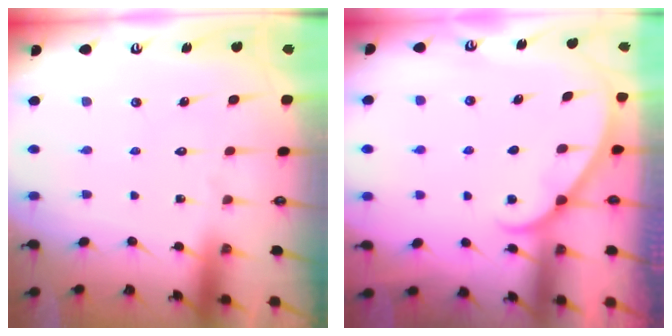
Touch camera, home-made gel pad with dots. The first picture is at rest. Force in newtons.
{"total": 1.8, "press": 1.8, "slide": 0.1}